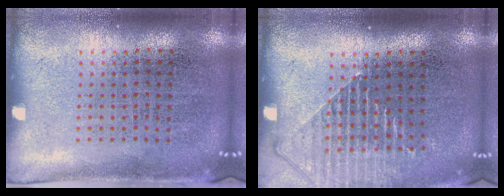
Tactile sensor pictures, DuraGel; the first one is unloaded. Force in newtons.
{"total": 1.3, "press": 1.3, "slide": 0.4}